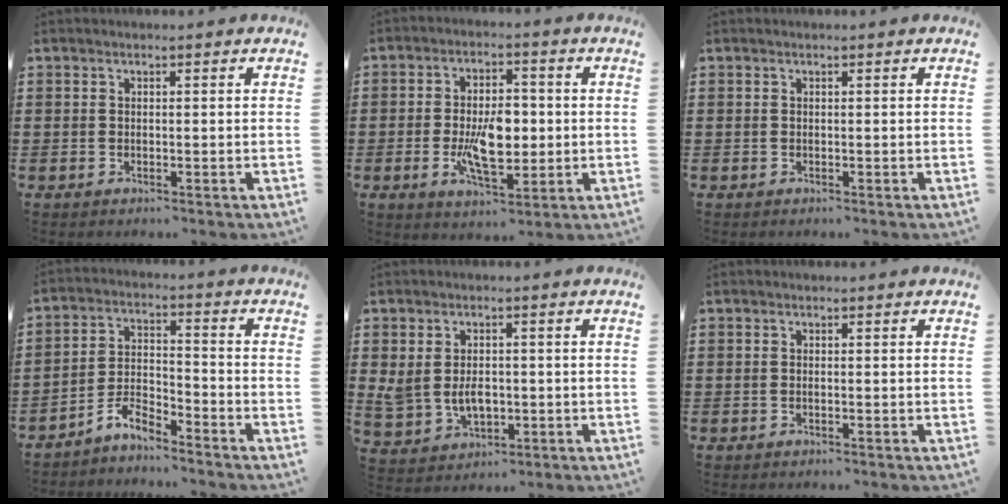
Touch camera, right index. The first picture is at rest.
{"total": 8.7, "force": [-1.1, 4.5, 7.4], "torque": [-0.139, -0.003, -0.027]}
{"total": 0.0}
{"total": 4.8, "force": [-4.5, 0.7, 1.4], "torque": [-0.044, 0.006, -0.095]}
{"total": 4.8, "force": [-0.2, 3.7, 3.1], "torque": [-0.065, 0.004, -0.007]}
{"total": 0.0}